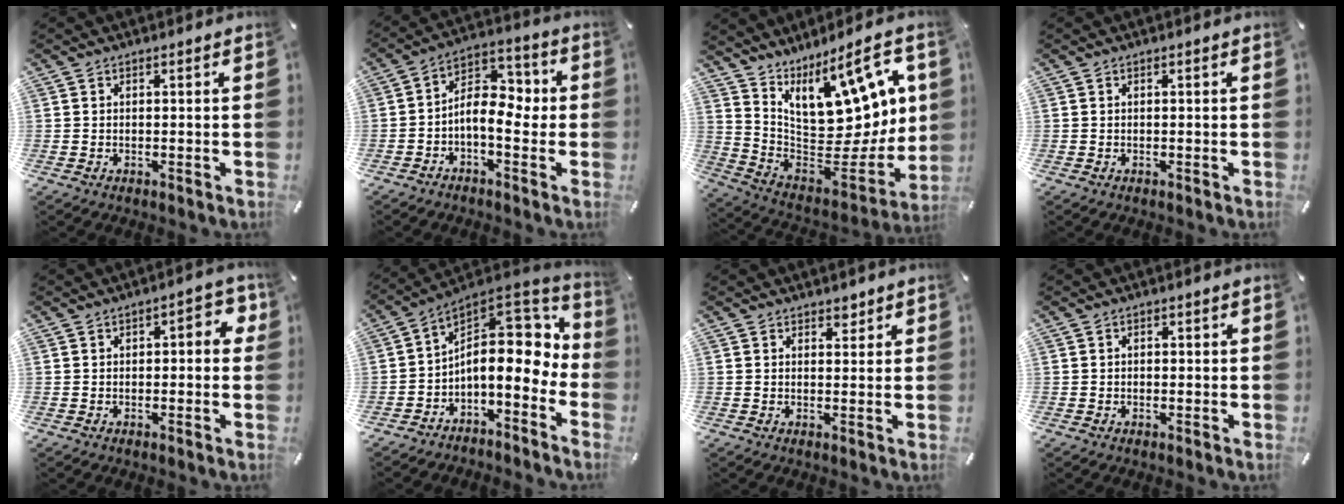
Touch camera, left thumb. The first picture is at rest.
{"total": 9.0, "force": [-1.7, 5.5, 6.9], "torque": [-0.121, -0.002, -0.032]}
{"total": 15.8, "force": [9.5, 7.8, 10.0], "torque": [-0.136, -0.098, 0.161]}
{"total": 0.0}
{"total": 5.0, "force": [0.4, 2.7, 4.2], "torque": [-0.046, 0.002, -0.001]}
{"total": 14.5, "force": [1.6, 8.7, 11.5], "torque": [-0.162, -0.034, 0.026]}
{"total": 2.1, "force": [1.4, 1.4, 0.4], "torque": [0.015, -0.008, 0.021]}
{"total": 0.9, "force": [-0.1, 0.8, 0.5], "torque": [-0.009, 0.005, -0.003]}